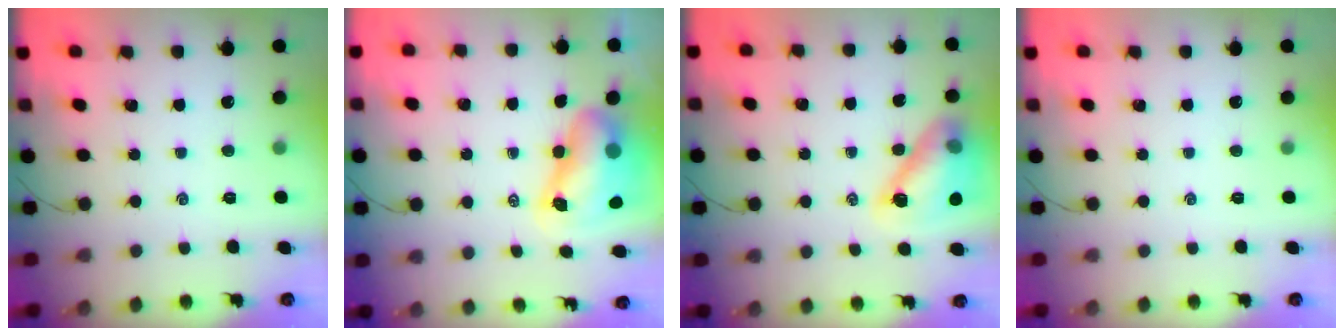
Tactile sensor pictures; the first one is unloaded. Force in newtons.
{"total": 10.9, "press": 10.5, "slide": 3.0}
{"total": 13.3, "press": 12.8, "slide": 3.8}
{"total": 0.0}